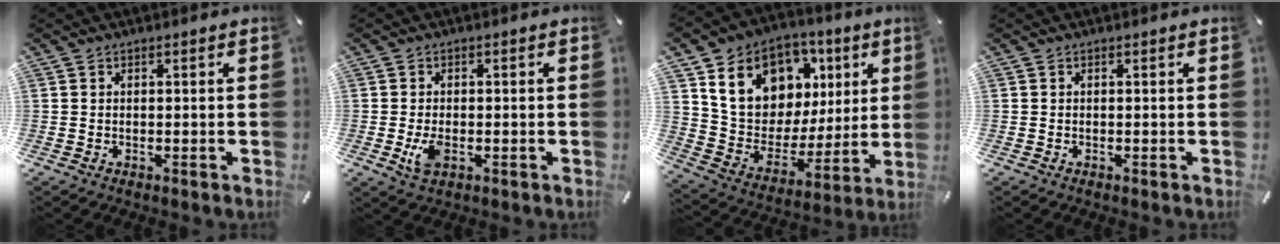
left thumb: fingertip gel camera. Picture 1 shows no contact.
{"total": 4.3, "force": [-1.0, 2.6, 3.3], "torque": [-0.082, -0.005, -0.021]}
{"total": 17.6, "force": [7.9, 13.6, 8.0], "torque": [-0.132, -0.039, 0.153]}
{"total": 0.0}